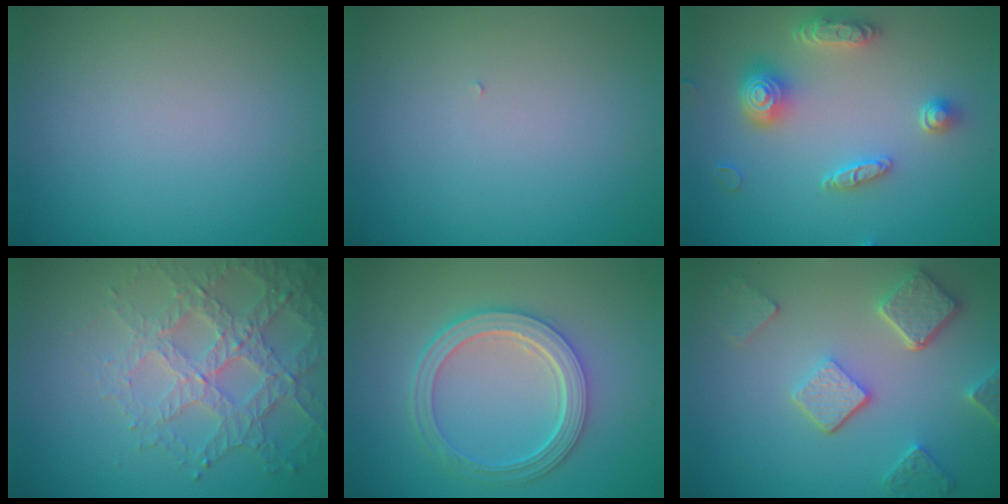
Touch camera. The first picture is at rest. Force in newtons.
{"total": 0.0}
{"total": 4.8, "press": 4.0, "slide": 2.8}
{"total": 4.8, "press": 4.2, "slide": 2.2}
{"total": 4.9, "press": 3.9, "slide": 3.0}
{"total": 5.0, "press": 3.8, "slide": 3.2}